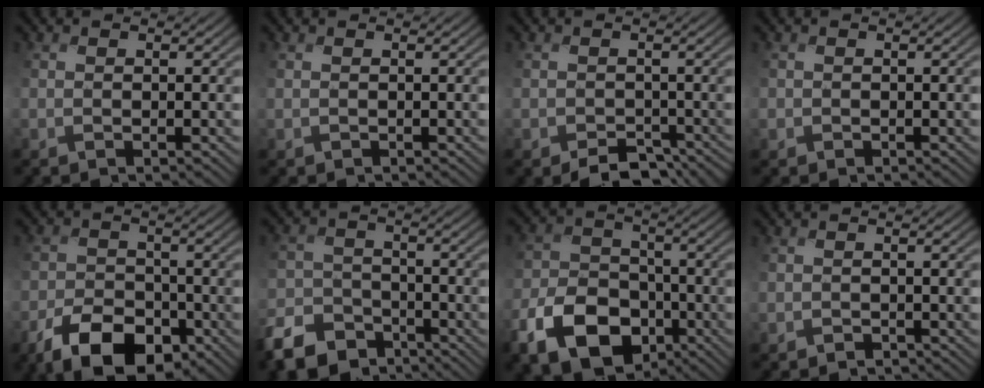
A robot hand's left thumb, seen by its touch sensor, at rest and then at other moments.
{"total": 0.0}
{"total": 3.5, "force": [-2.5, 2.0, 1.3], "torque": [-0.017, -0.014, -0.041]}
{"total": 1.0, "force": [-0.2, 0.9, -0.1], "torque": [0.001, -0.003, -0.007]}
{"total": 8.4, "force": [-4.9, 4.8, 4.8], "torque": [-0.089, -0.011, -0.088]}
{"total": 8.5, "force": [-6.4, 4.6, 3.2], "torque": [-0.077, -0.014, -0.127]}
{"total": 12.5, "force": [-6.5, 8.1, 7.0], "torque": [-0.158, -0.022, -0.125]}
{"total": 1.2, "force": [-1.0, 0.6, 0.1], "torque": [0.005, -0.002, -0.024]}